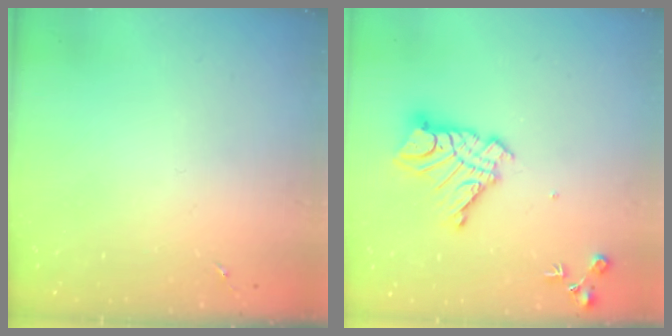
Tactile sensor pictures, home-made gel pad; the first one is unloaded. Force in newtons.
{"total": 14.2, "press": 14.2, "slide": 1.3}